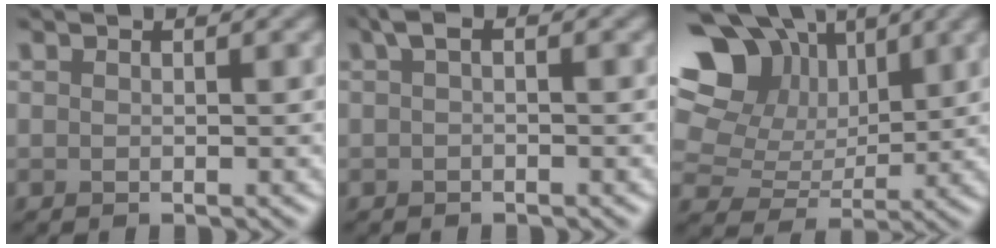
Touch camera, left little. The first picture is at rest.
{"total": 1.5, "force": [0.3, 0.8, 1.2], "torque": [-0.023, 0.007, 0.000]}
{"total": 12.0, "force": [5.4, 8.6, 6.5], "torque": [-0.132, 0.045, 0.076]}